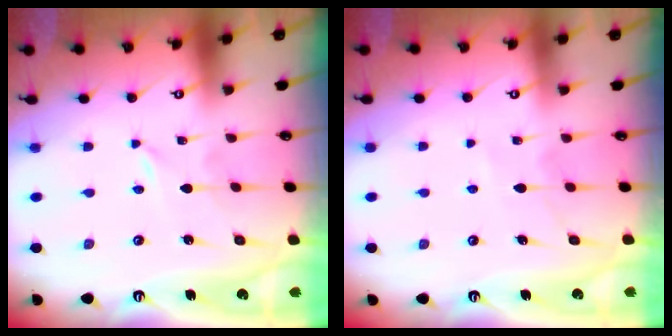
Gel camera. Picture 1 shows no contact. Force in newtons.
{"total": 4.6, "press": 4.5, "slide": 0.6}